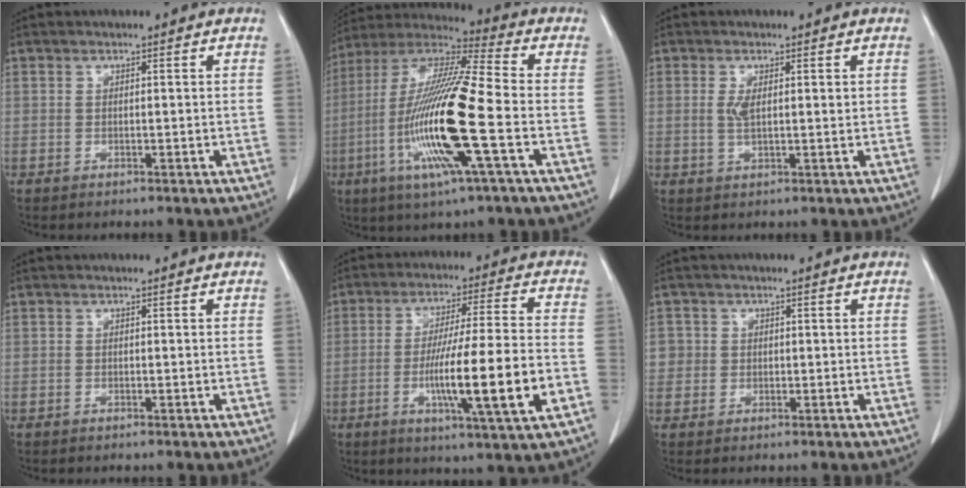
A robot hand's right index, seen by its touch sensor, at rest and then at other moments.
{"total": 19.2, "force": [-5.0, 0.8, 18.6], "torque": [-0.385, -0.016, -0.101]}
{"total": 2.6, "force": [0.6, 0.8, 2.4], "torque": [-0.046, 0.001, 0.015]}
{"total": 0.0}
{"total": 15.7, "force": [-4.4, 0.0, 15.0], "torque": [-0.261, -0.011, -0.071]}
{"total": 2.3, "force": [0.2, 2.3, 0.1], "torque": [0.016, 0.008, 0.004]}